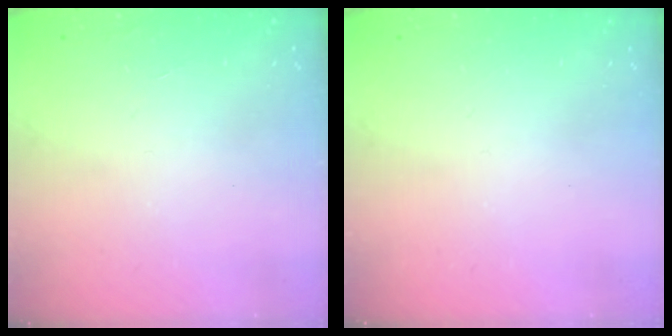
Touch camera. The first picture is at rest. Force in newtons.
{"total": 0.0}